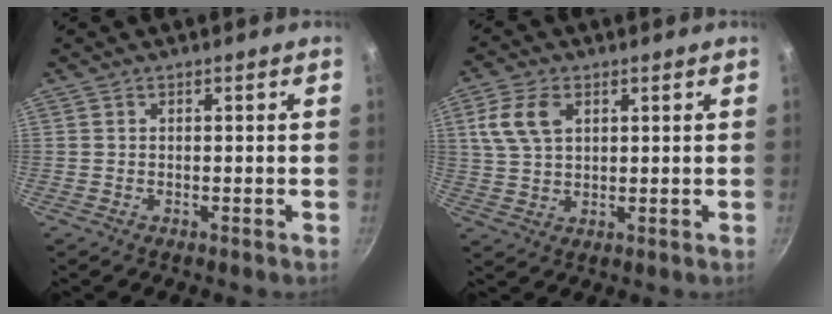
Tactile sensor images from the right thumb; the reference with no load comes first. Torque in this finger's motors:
{"motor_torque": [-0.41, 0.50, -0.04, 0.10, 0.04]}